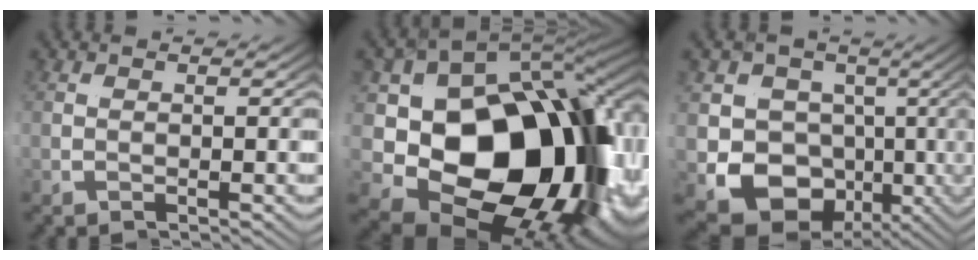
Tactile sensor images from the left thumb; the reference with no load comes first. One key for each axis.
{"total": 27.3, "fx": -3.5, "fy": 15.6, "fz": 22.1, "tx": -0.362, "ty": -0.031, "tz": -0.043}
{"total": 12.1, "fx": -1.9, "fy": 8.5, "fz": 8.4, "tx": -0.160, "ty": -0.016, "tz": -0.042}